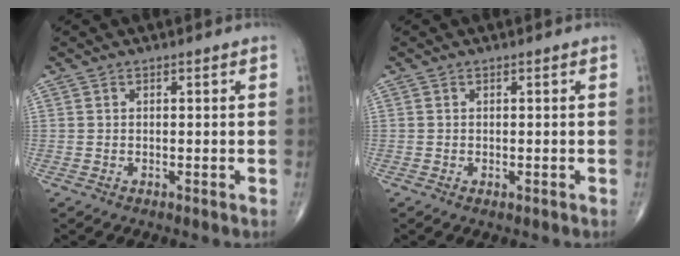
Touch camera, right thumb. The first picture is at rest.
{"total": 0.6, "force": [-0.2, 0.3, 0.5], "torque": [-0.008, -0.002, -0.002]}